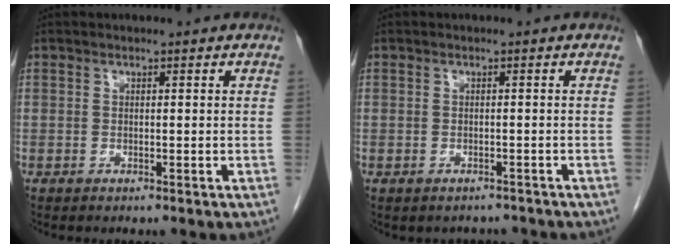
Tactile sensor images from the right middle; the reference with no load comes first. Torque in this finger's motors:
{"motor_torque": [0.14, -0.13, 0.00, 0.00]}